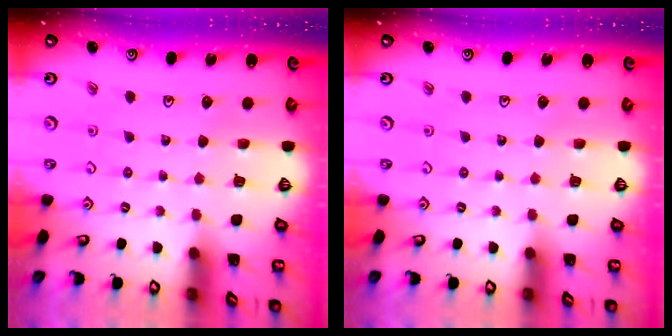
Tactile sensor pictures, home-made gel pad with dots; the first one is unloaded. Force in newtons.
{"total": 0.0}